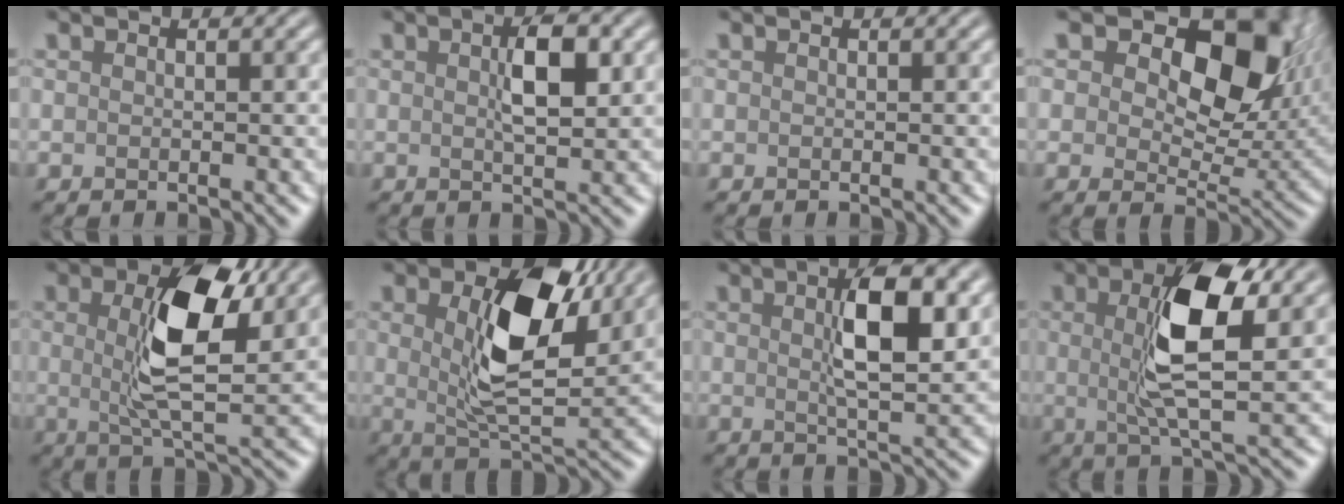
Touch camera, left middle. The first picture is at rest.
{"total": 3.8, "force": [0.9, 1.3, 3.5], "torque": [-0.062, 0.004, 0.014]}
{"total": 0.0}
{"total": 12.8, "force": [4.8, 7.5, 9.2], "torque": [-0.130, -0.006, 0.078]}
{"total": 8.6, "force": [2.2, 3.5, 7.5], "torque": [-0.133, 0.000, 0.035]}
{"total": 9.5, "force": [2.9, 4.7, 7.8], "torque": [-0.140, -0.004, 0.049]}
{"total": 6.7, "force": [1.6, 2.0, 6.2], "torque": [-0.098, 0.007, 0.024]}
{"total": 8.2, "force": [1.7, 2.7, 7.5], "torque": [-0.135, 0.004, 0.026]}